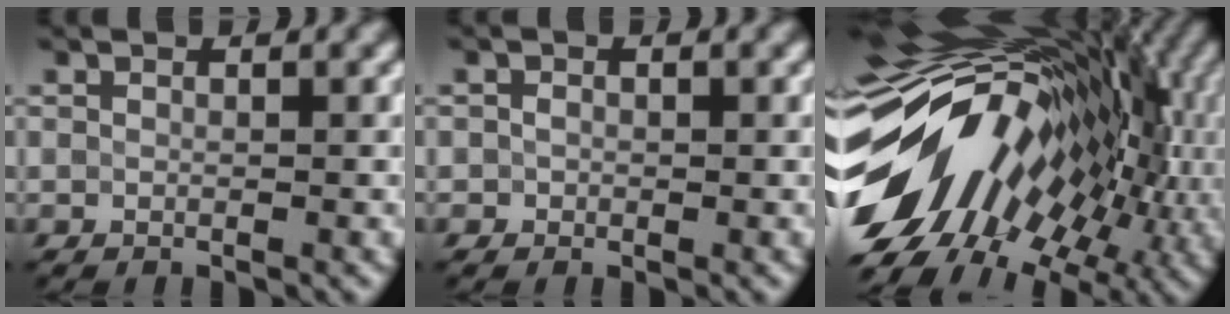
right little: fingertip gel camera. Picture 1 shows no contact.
{"total": 0.7, "force": [-0.1, 0.7, 0.1], "torque": [0.003, -0.004, -0.003]}
{"total": 18.3, "force": [-1.2, 10.5, 15.0], "torque": [-0.225, 0.003, -0.033]}